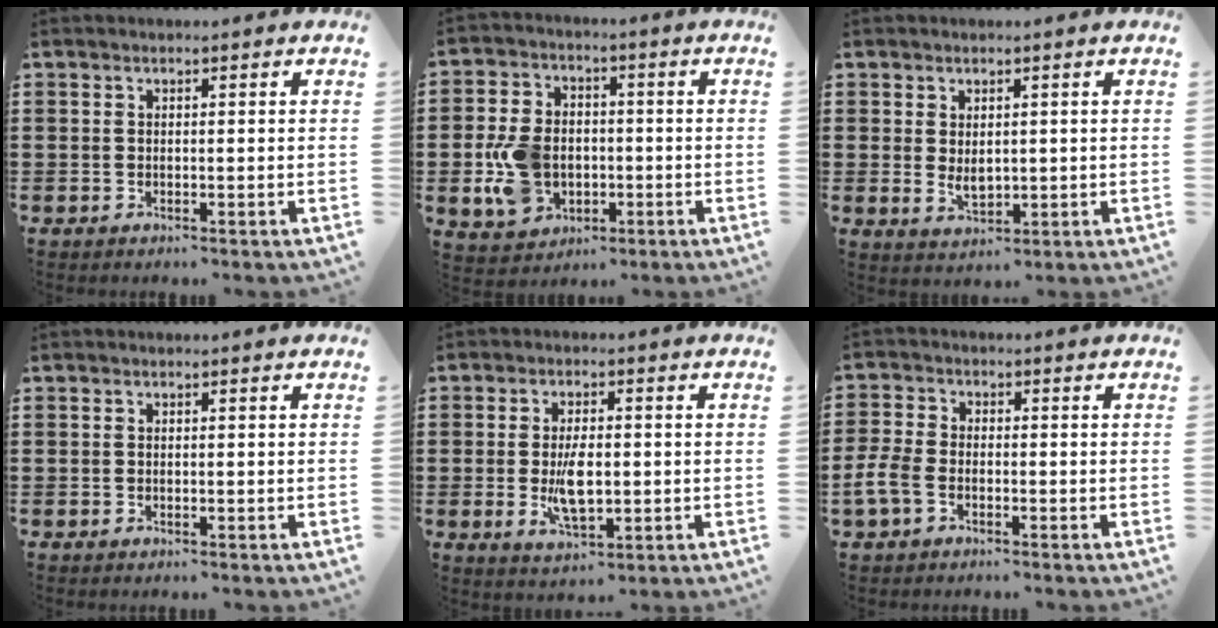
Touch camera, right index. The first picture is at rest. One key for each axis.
{"total": 9.4, "fx": -1.6, "fy": 7.1, "fz": 6.0, "tx": -0.153, "ty": 0.012, "tz": -0.030}
{"total": 2.8, "fx": 0.5, "fy": 1.6, "fz": 2.2, "tx": -0.044, "ty": 0.002, "tz": 0.012}
{"total": 0.0}
{"total": 6.1, "fx": -0.6, "fy": 2.9, "fz": 5.4, "tx": -0.101, "ty": -0.003, "tz": -0.014}
{"total": 4.2, "fx": -2.1, "fy": 2.3, "fz": 2.8, "tx": -0.076, "ty": 0.000, "tz": -0.046}